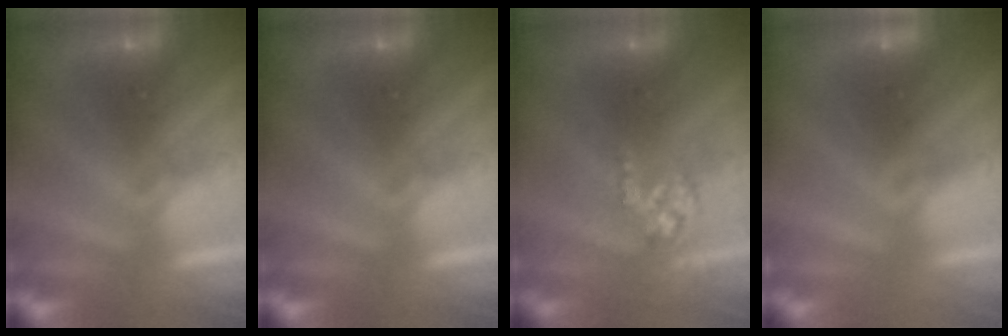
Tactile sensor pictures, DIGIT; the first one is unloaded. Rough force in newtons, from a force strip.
{"total": 0.0}
{"total": 2.9}
{"total": 1.4}